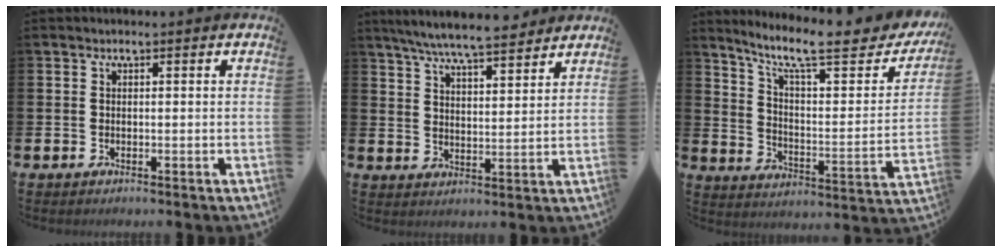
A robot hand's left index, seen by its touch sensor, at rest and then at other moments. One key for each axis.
{"total": 7.2, "fx": 6.8, "fy": 0.6, "fz": 2.4, "tx": -0.063, "ty": -0.036, "tz": 0.120}
{"total": 10.2, "fx": 7.8, "fy": 2.2, "fz": 6.2, "tx": -0.128, "ty": -0.055, "tz": 0.119}